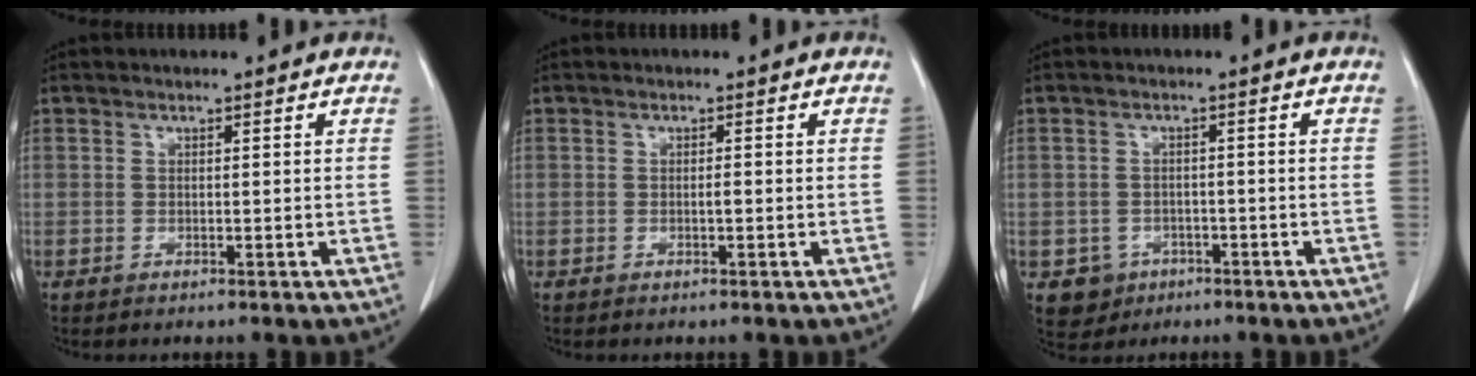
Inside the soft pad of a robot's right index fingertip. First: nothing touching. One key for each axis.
{"total": 0.6, "fx": -0.1, "fy": 0.1, "fz": 0.6, "tx": -0.011, "ty": 0.003, "tz": 0.001}
{"total": 3.9, "fx": -1.8, "fy": 3.4, "fz": 0.4, "tx": -0.001, "ty": 0.010, "tz": -0.019}